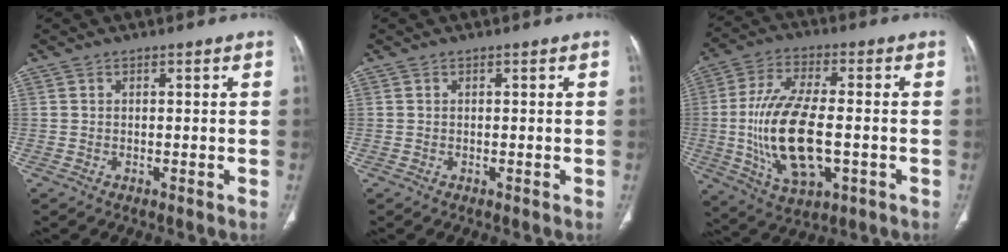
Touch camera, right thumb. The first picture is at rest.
{"total": 0.0}
{"total": 17.7, "force": [-2.2, 8.2, 15.6], "torque": [-0.304, 0.005, -0.031]}